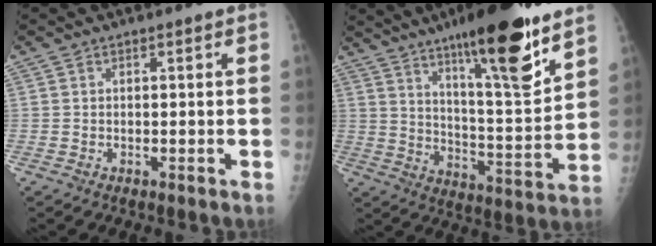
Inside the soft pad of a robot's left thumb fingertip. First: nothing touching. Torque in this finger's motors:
{"motor_torque": [1.15, -0.17, 1.68, -1.08, 0.48]}